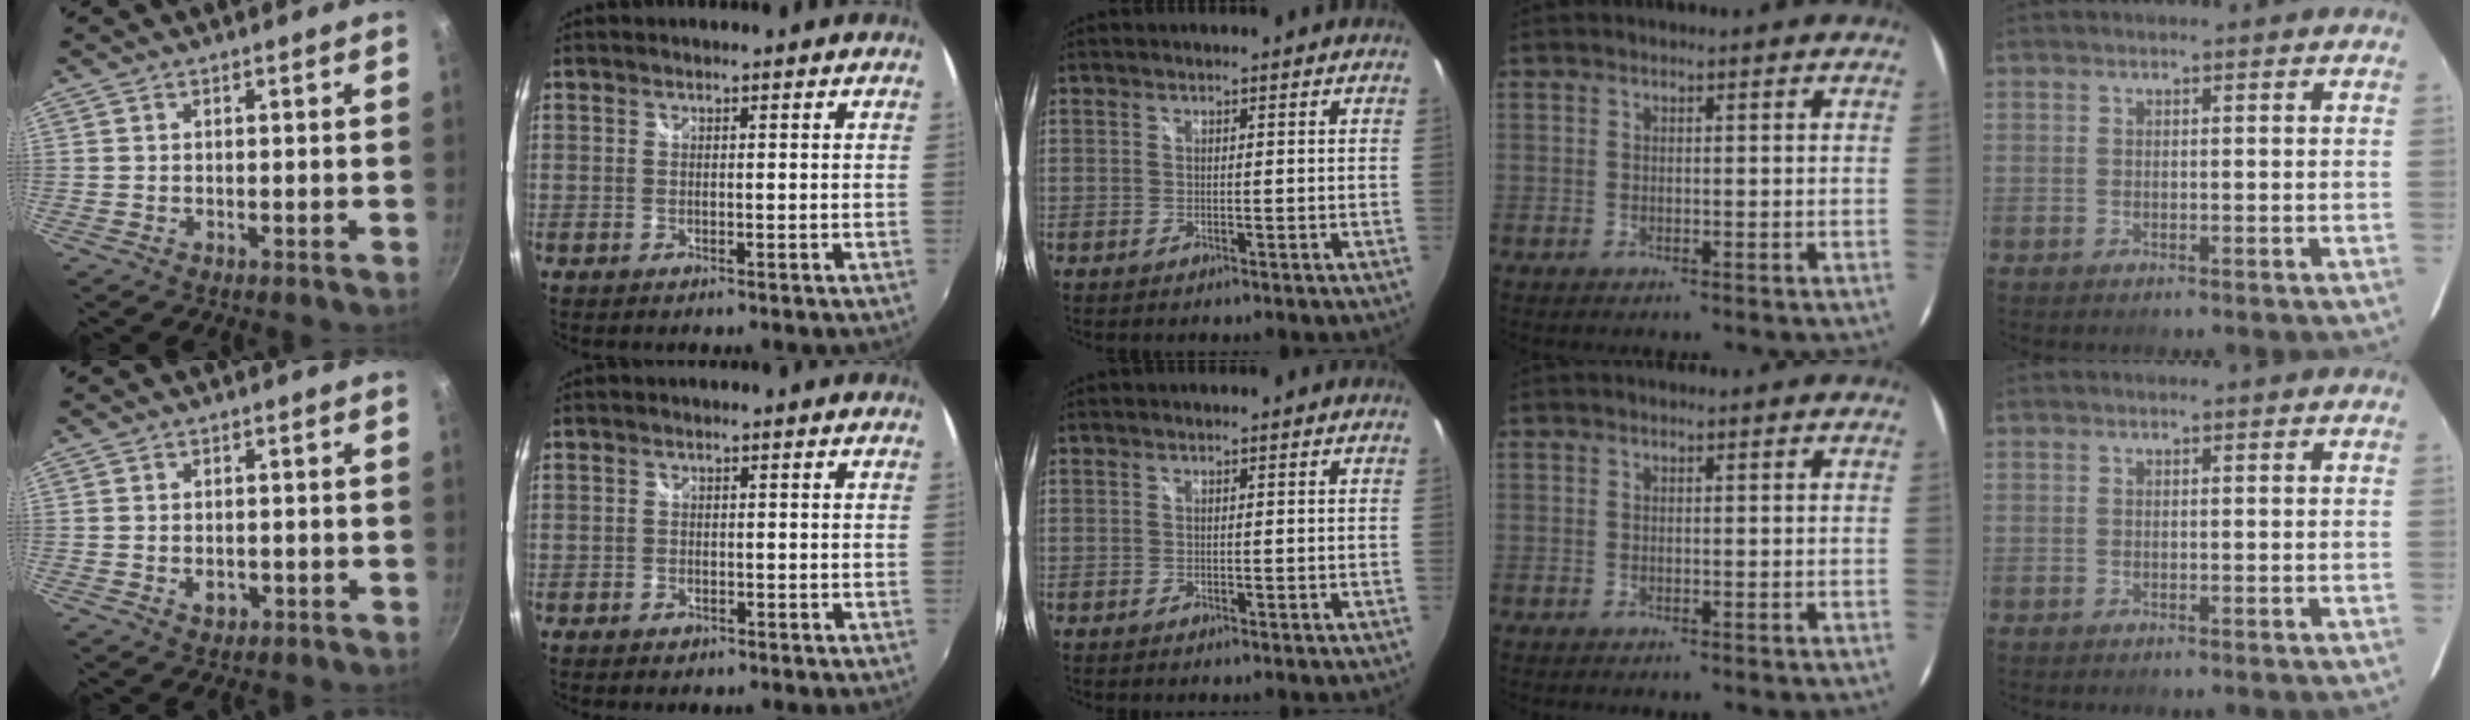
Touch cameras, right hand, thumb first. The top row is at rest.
{"thumb": {"total": 2.8, "force": [-0.8, 2.0, 1.7], "torque": [-0.022, 0.004, -0.008]}, "index": {"total": 1.7, "force": [-1.0, 1.3, 0.4], "torque": [-0.011, -0.002, -0.014]}}